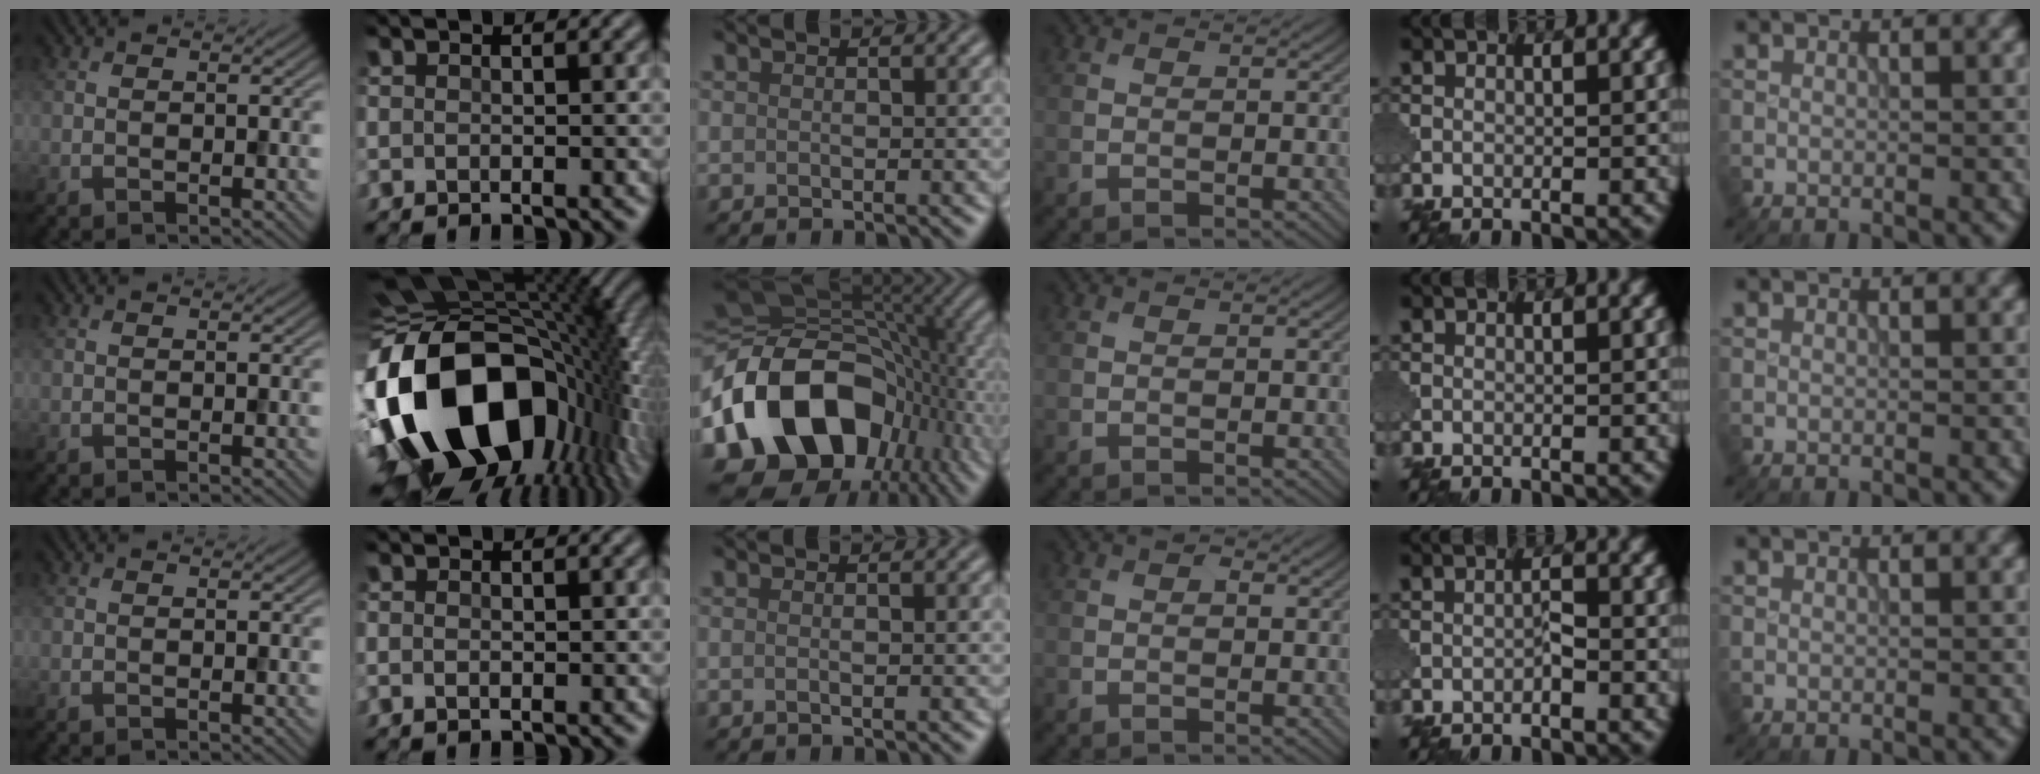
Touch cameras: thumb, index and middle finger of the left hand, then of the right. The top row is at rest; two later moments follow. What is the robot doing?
{"motion": "disassemble", "object": "puzzle pieces"}